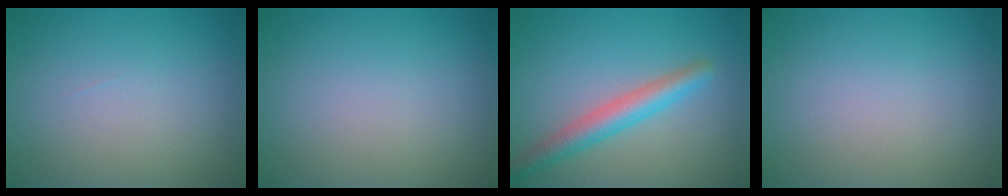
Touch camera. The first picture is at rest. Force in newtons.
{"total": 0.0}
{"total": 3.7, "press": 3.7, "slide": 0.1}
{"total": 0.0}